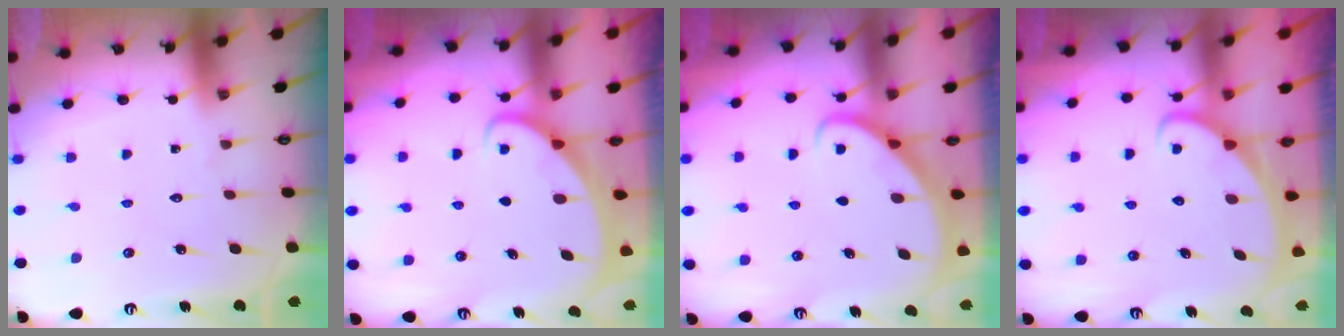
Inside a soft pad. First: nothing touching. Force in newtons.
{"total": 1.8, "press": 1.8, "slide": 0.1}
{"total": 2.7, "press": 2.7, "slide": 0.2}
{"total": 2.3, "press": 2.3, "slide": 0.1}